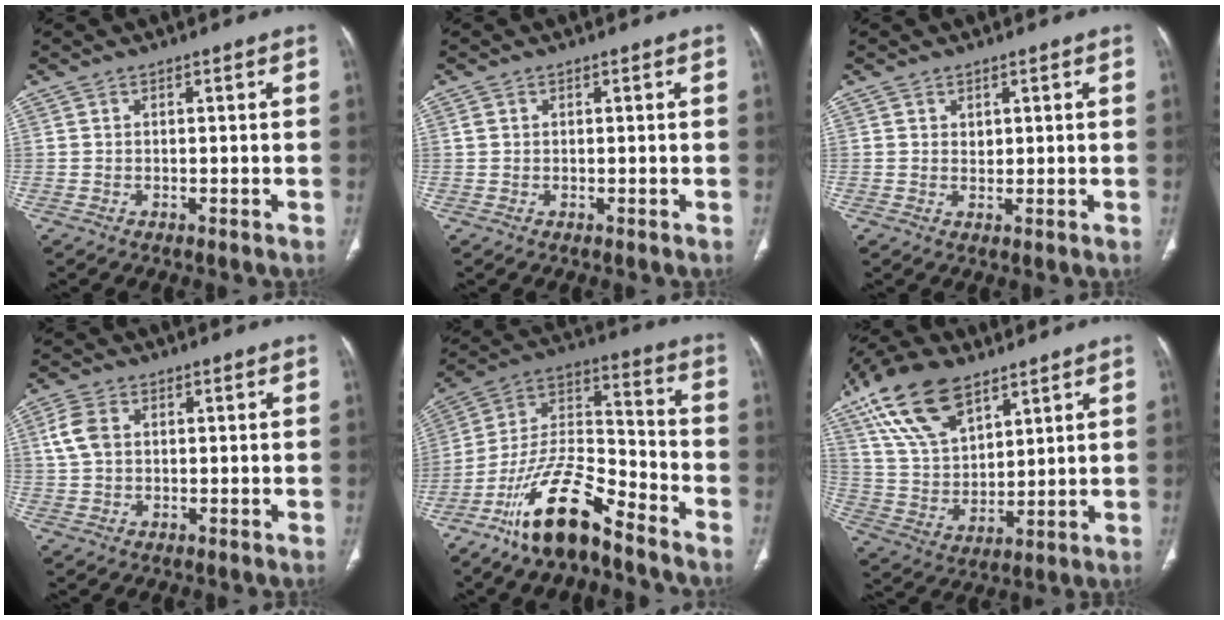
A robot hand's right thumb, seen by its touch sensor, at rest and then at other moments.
{"total": 0.7, "force": [0.1, 0.6, 0.3], "torque": [-0.004, 0.005, 0.003]}
{"total": 1.3, "force": [0.7, 1.0, 0.3], "torque": [0.011, -0.003, 0.010]}
{"total": 4.9, "force": [0.9, 3.4, 3.4], "torque": [-0.079, 0.008, 0.018]}
{"total": 16.5, "force": [-11.7, 5.0, 10.5], "torque": [-0.182, 0.079, -0.218]}
{"total": 17.3, "force": [10.4, 8.8, 10.6], "torque": [-0.181, -0.026, 0.203]}